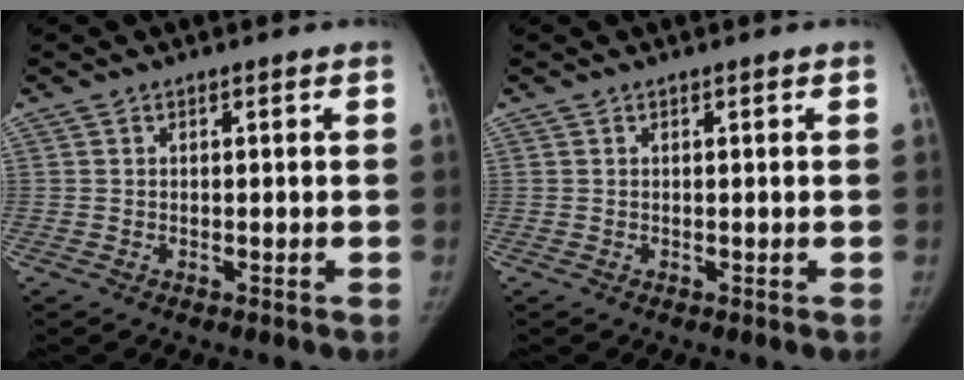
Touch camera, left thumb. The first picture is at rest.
{"total": 0.0}